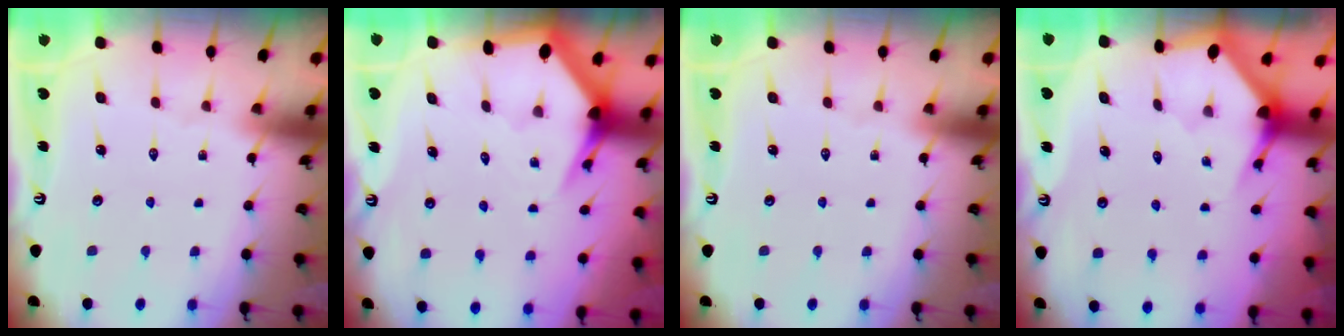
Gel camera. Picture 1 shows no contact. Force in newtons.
{"total": 5.5, "press": 5.4, "slide": 0.5}
{"total": 0.0}
{"total": 3.1, "press": 3.1, "slide": 0.2}